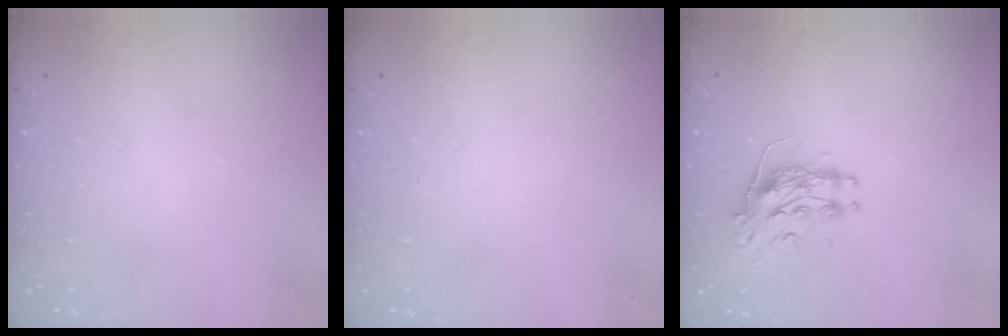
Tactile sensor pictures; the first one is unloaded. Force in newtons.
{"total": 0.0}
{"total": 10.0, "press": 10.0, "slide": 0.0}